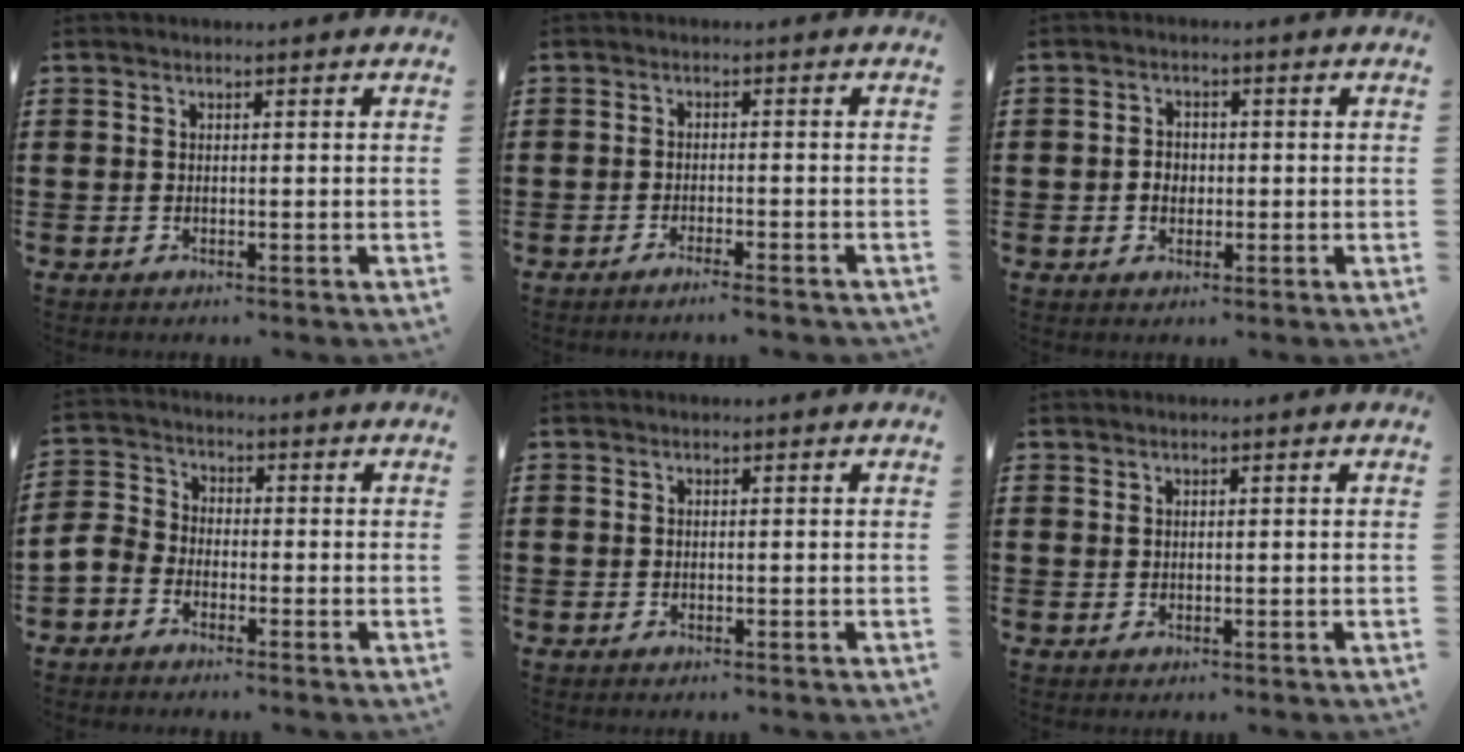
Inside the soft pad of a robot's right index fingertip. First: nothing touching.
{"total": 1.7, "force": [-1.6, -0.2, 0.6], "torque": [-0.011, 0.001, -0.030]}
{"total": 2.1, "force": [-0.4, 1.7, 1.0], "torque": [-0.024, 0.005, -0.011]}
{"total": 3.8, "force": [-3.0, 2.0, 1.1], "torque": [-0.048, 0.001, -0.069]}
{"total": 0.0}
{"total": 0.6, "force": [0.4, 0.4, 0.1], "torque": [-0.002, 0.002, 0.008]}